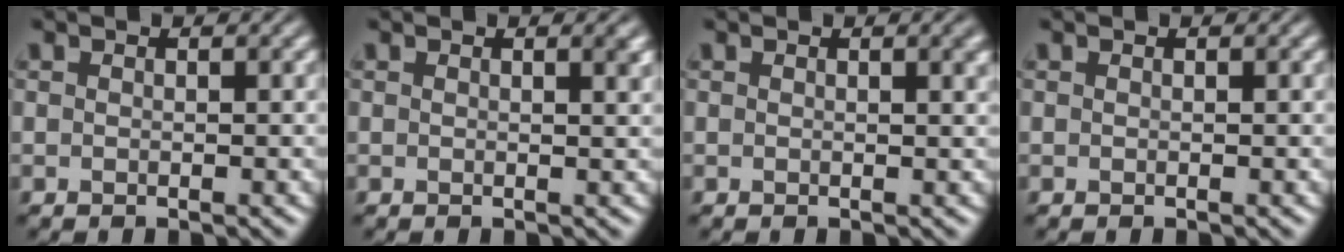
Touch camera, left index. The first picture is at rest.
{"total": 1.1, "force": [0.6, 0.4, 0.8], "torque": [-0.005, 0.003, 0.008]}
{"total": 1.4, "force": [0.6, 0.5, 1.2], "torque": [-0.009, 0.005, 0.008]}
{"total": 0.0}